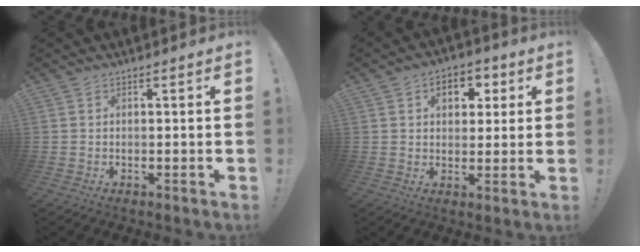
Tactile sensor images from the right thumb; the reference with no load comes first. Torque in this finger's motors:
{"motor_torque": [0.05, 0.12, 0.29, 0.37, 0.00]}